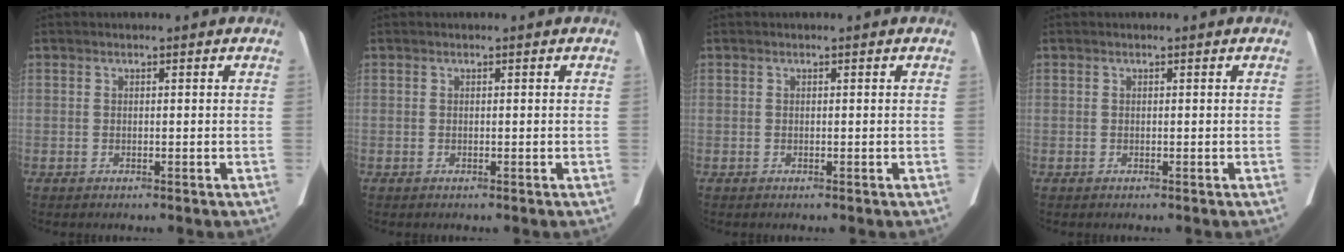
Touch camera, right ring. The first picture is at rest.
{"total": 0.0}
{"total": 0.0}
{"total": 0.0}